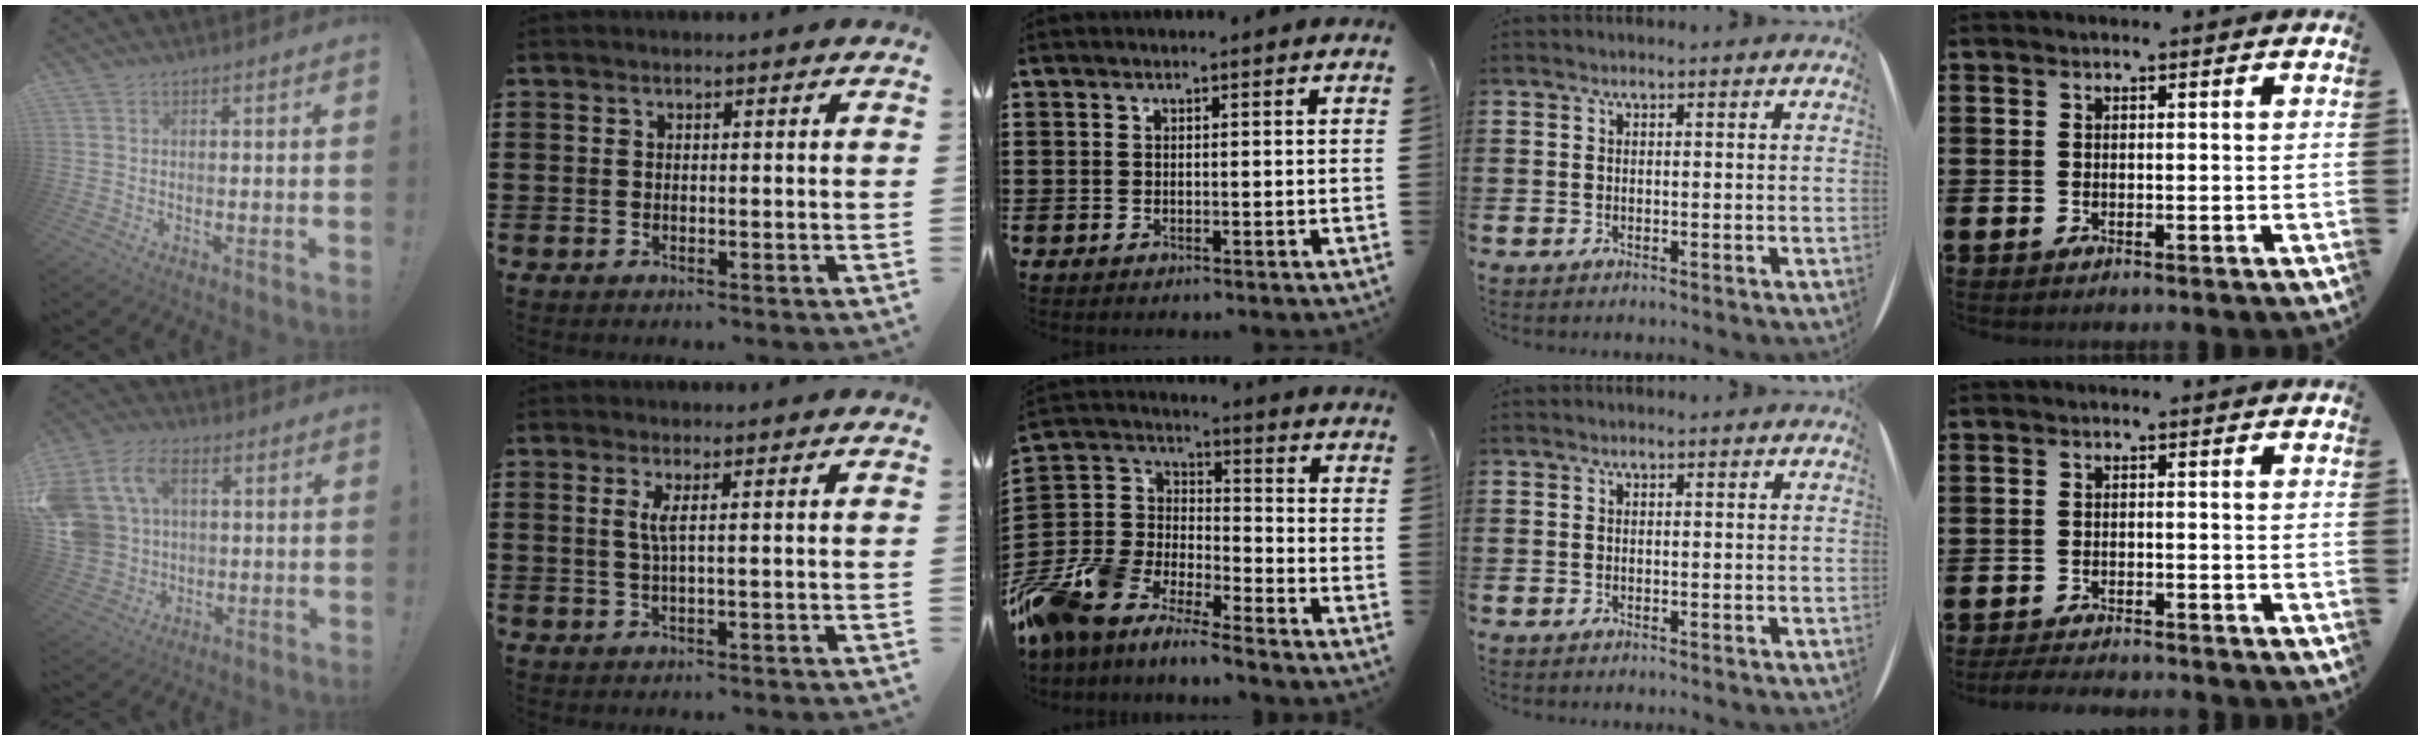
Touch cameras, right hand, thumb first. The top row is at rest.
{"thumb": {"total": 15.6, "force": [5.2, 11.5, 9.1], "torque": [-0.203, -0.007, 0.103]}, "index": {"total": 2.3, "force": [0.5, -0.2, 2.3], "torque": [-0.046, -0.004, 0.007]}, "middle": {"total": 10.5, "force": [-9.6, 3.7, 2.0], "torque": [-0.080, 0.012, -0.197]}, "little": {"total": 2.0, "force": [-2.0, 0.0, 0.4], "torque": [-0.008, 0.003, -0.039]}}